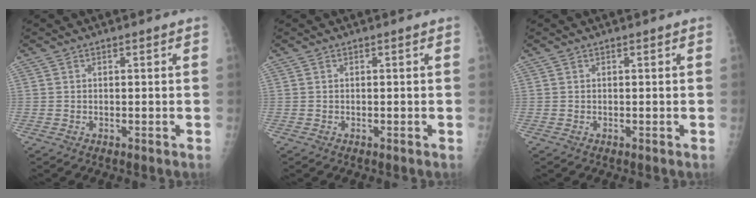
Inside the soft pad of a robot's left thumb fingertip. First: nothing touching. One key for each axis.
{"total": 0.0}
{"total": 0.0}